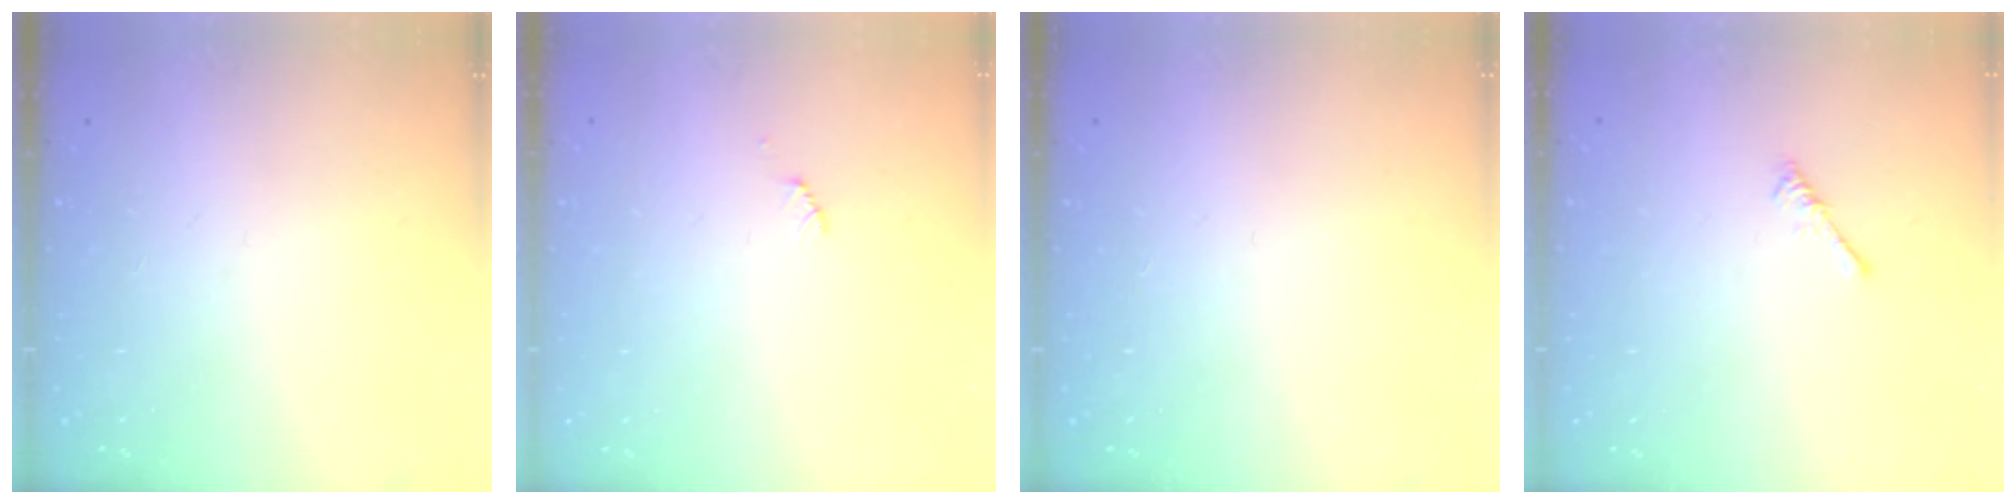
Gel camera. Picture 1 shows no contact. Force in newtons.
{"total": 2.5, "press": 2.5, "slide": 0.4}
{"total": 0.0}
{"total": 0.0}